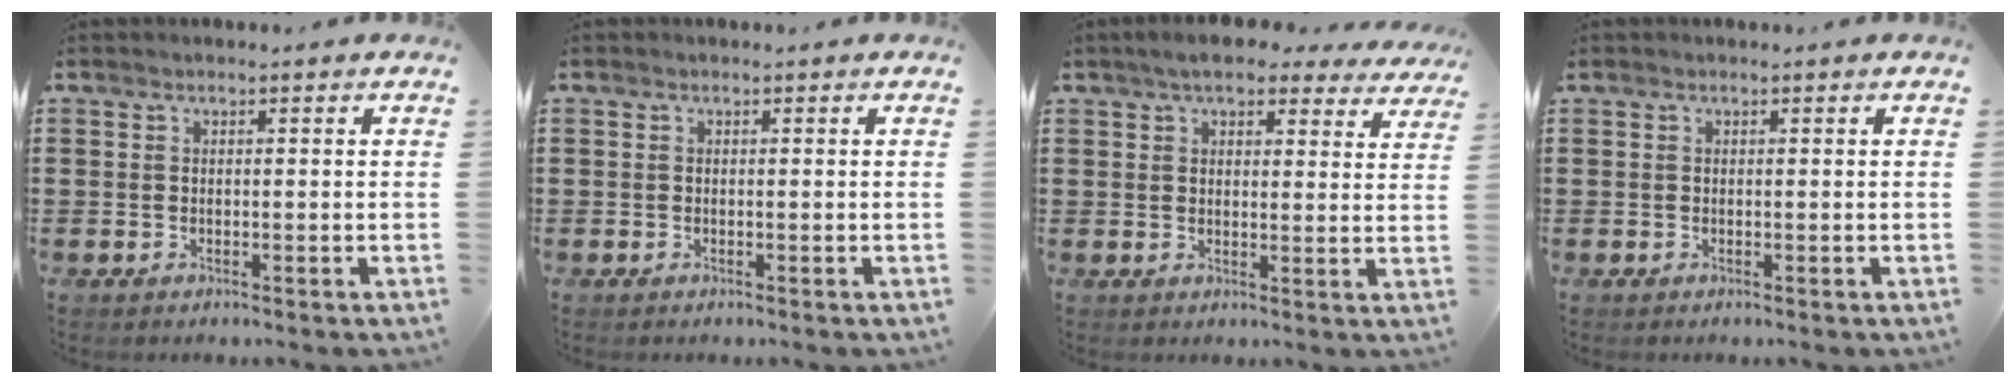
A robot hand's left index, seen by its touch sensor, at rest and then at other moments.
{"total": 0.0}
{"total": 5.7, "force": [4.8, 1.5, 2.7], "torque": [-0.058, -0.005, 0.087]}
{"total": 0.0}